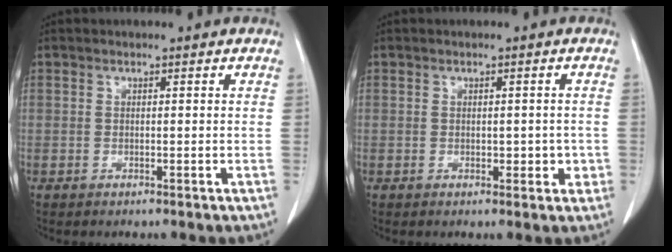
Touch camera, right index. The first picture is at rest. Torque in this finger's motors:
{"motor_torque": [-0.04, 0.22, 0.05, 0.05]}